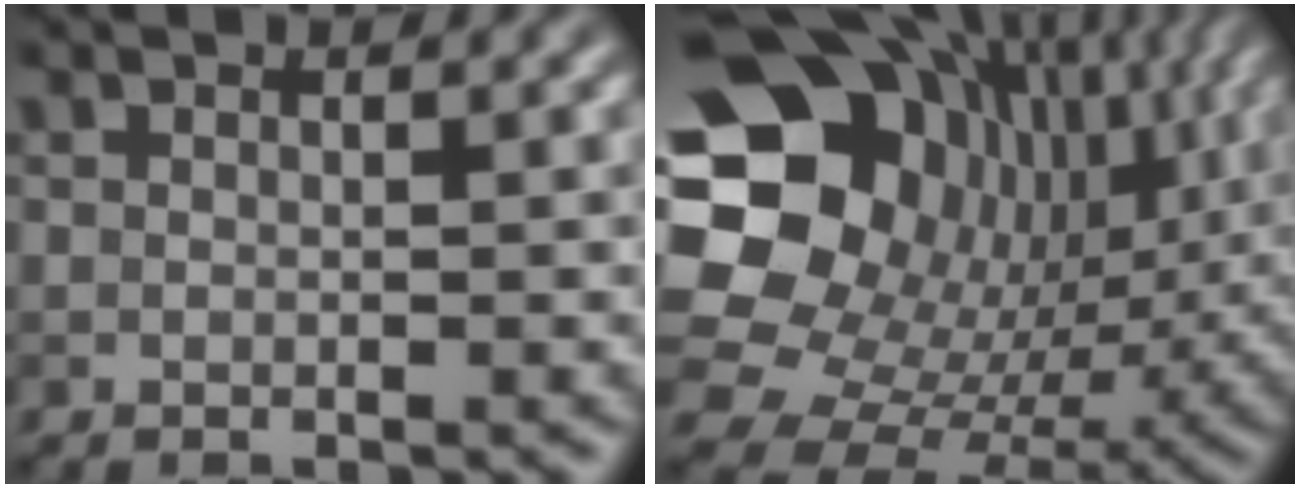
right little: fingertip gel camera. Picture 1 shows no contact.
{"total": 21.7, "force": [4.4, 18.1, 11.1], "torque": [-0.223, -0.003, 0.080]}